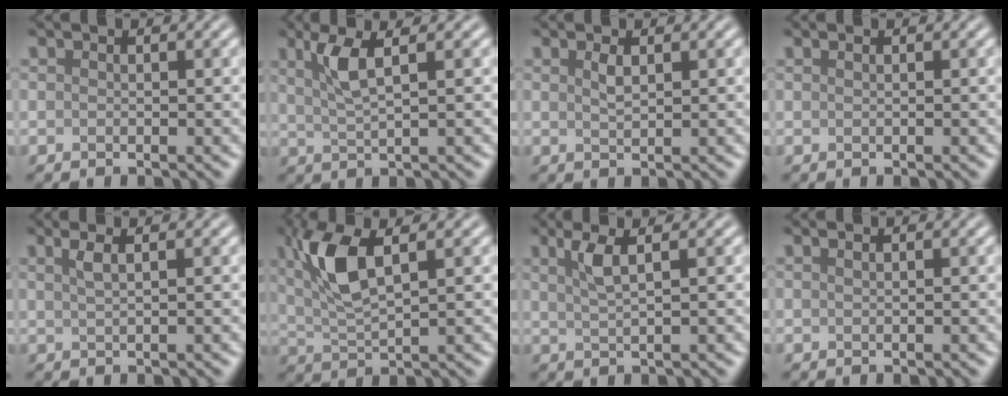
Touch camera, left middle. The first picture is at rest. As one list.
[{"total": 3.0, "force": [1.1, 0.5, 2.7], "torque": [-0.057, 0.001, 0.032]}, {"total": 0.7, "force": [0.3, 0.1, 0.6], "torque": [-0.016, 0.000, 0.013]}, {"total": 0.5, "force": [0.3, 0.3, 0.3], "torque": [0.003, -0.005, 0.001]}, {"total": 1.6, "force": [0.6, 0.5, 1.3], "torque": [-0.020, 0.006, 0.012]}, {"total": 5.6, "force": [1.8, 1.8, 5.0], "torque": [-0.114, 0.004, 0.045]}, {"total": 2.3, "force": [0.9, 0.5, 2.1], "torque": [-0.036, 0.001, 0.025]}, {"total": 0.8, "force": [0.5, 0.4, 0.5], "torque": [0.002, -0.004, 0.002]}]